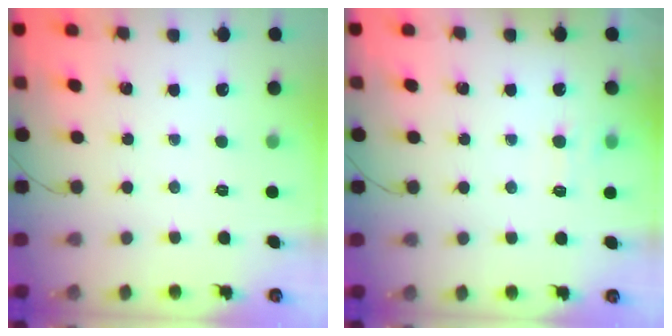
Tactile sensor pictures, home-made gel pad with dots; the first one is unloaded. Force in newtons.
{"total": 7.7, "press": 7.6, "slide": 1.4}